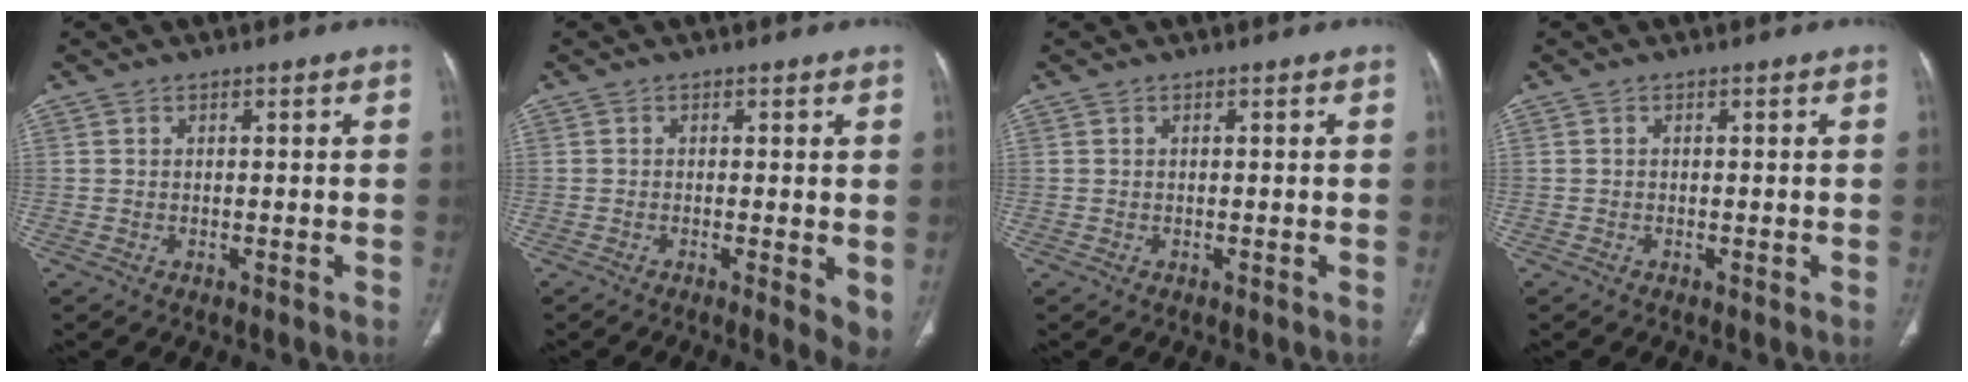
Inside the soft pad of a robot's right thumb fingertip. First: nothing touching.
{"total": 4.6, "force": [-0.7, 1.3, 4.4], "torque": [-0.060, -0.012, -0.015]}
{"total": 0.0}
{"total": 0.0}